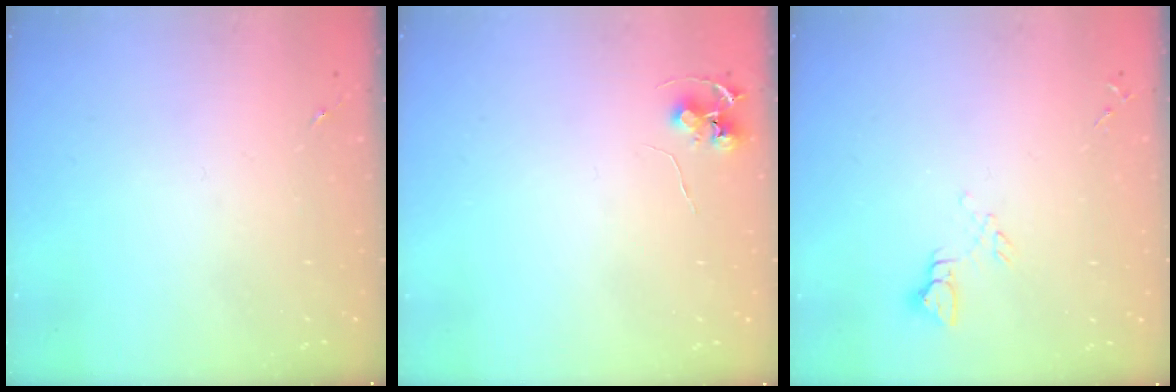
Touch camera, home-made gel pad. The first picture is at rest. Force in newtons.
{"total": 5.6, "press": 5.6, "slide": 0.5}
{"total": 4.3, "press": 4.3, "slide": 0.5}